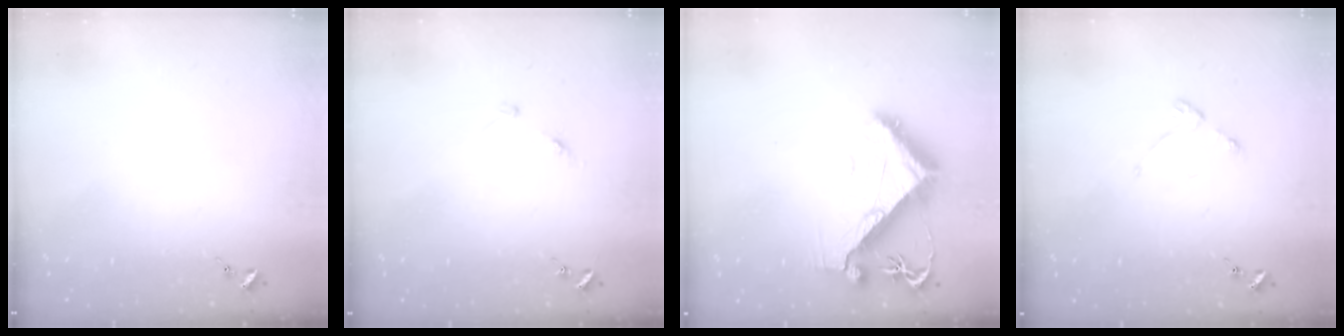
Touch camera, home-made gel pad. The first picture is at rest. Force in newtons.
{"total": 5.1, "press": 5.1, "slide": 0.6}
{"total": 10.3, "press": 10.2, "slide": 1.5}
{"total": 2.8, "press": 2.7, "slide": 0.5}